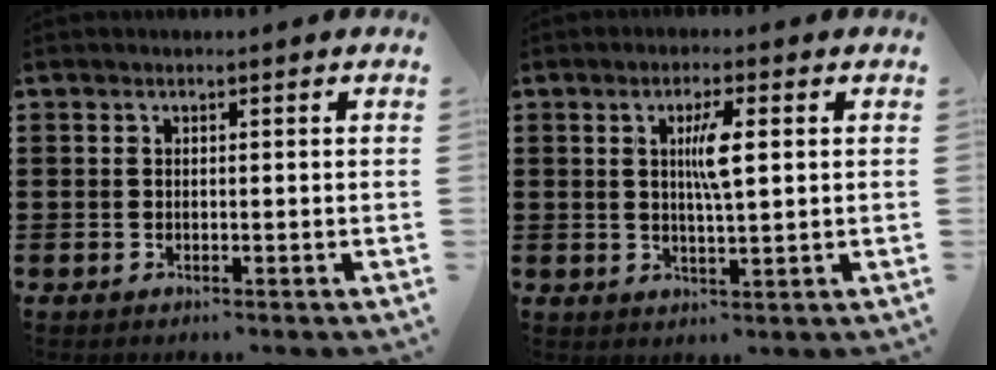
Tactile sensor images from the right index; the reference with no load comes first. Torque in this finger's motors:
{"motor_torque": [0.90, -0.03, 0.29, 0.08]}